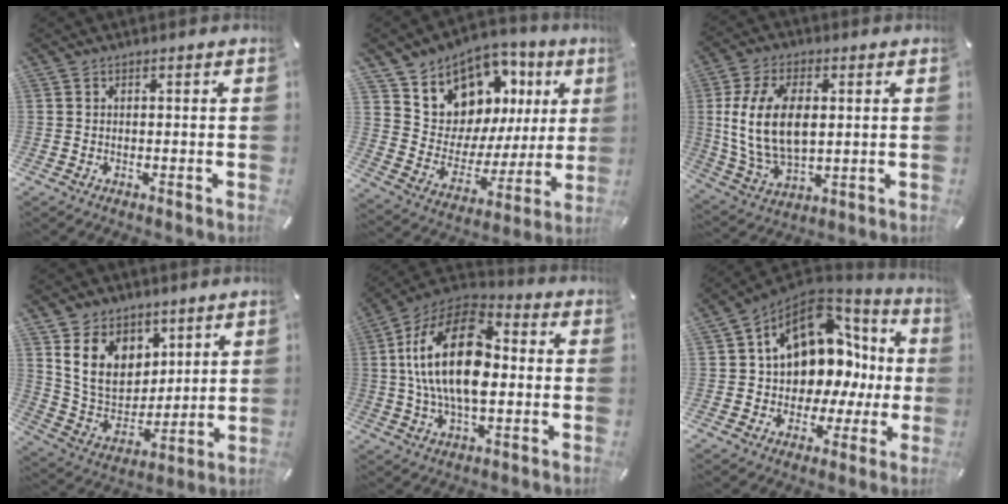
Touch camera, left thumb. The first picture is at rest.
{"total": 10.5, "force": [7.6, 7.3, 0.5], "torque": [-0.020, -0.093, 0.142]}
{"total": 14.7, "force": [2.2, 9.1, 11.3], "torque": [-0.257, 0.001, 0.036]}
{"total": 13.7, "force": [6.2, 10.8, 5.8], "torque": [-0.119, -0.034, 0.123]}
{"total": 21.2, "force": [1.1, 12.3, 17.3], "torque": [-0.349, 0.003, 0.013]}
{"total": 15.4, "force": [5.7, 11.0, 9.1], "torque": [-0.131, -0.051, 0.098]}